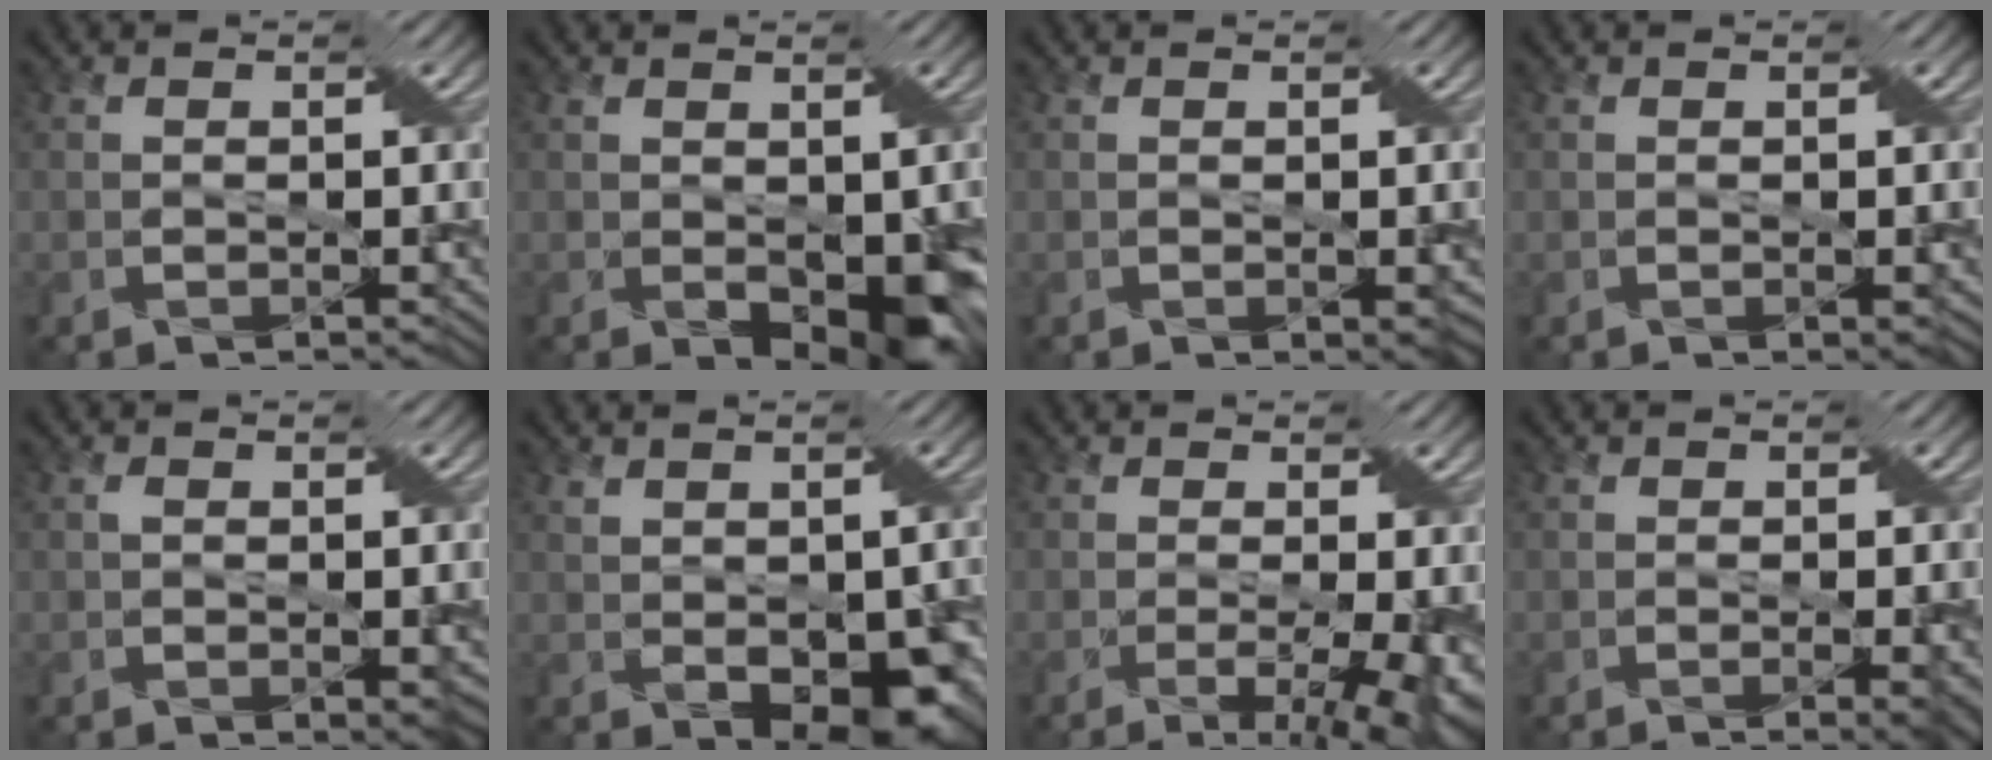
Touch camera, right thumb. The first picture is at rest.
{"total": 7.9, "force": [-1.9, 4.8, 6.1], "torque": [-0.100, -0.043, -0.008]}
{"total": 1.7, "force": [-0.1, 1.0, 1.4], "torque": [-0.012, -0.005, 0.005]}
{"total": 0.8, "force": [0.0, 0.4, 0.7], "torque": [-0.007, -0.002, 0.005]}
{"total": 2.8, "force": [0.2, 1.7, 2.1], "torque": [-0.026, -0.004, 0.006]}
{"total": 8.1, "force": [-1.1, 5.1, 6.2], "torque": [-0.099, -0.027, 0.000]}
{"total": 7.5, "force": [-2.0, 2.3, 6.9], "torque": [-0.083, -0.020, -0.009]}
{"total": 3.2, "force": [-1.3, 0.7, 2.9], "torque": [-0.032, -0.008, -0.015]}